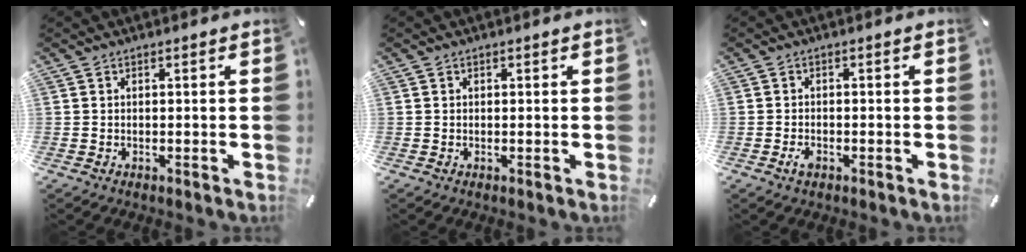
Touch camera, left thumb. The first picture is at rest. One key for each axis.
{"total": 0.0}
{"total": 1.9, "fx": -1.0, "fy": 1.2, "fz": 1.2, "tx": -0.028, "ty": 0.002, "tz": -0.020}